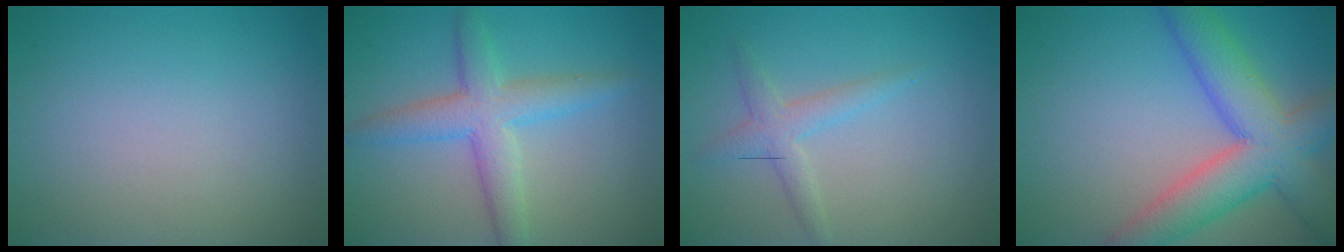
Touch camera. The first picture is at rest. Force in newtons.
{"total": 4.7, "press": 4.7, "slide": 0.1}
{"total": 2.1, "press": 2.1, "slide": 0.1}
{"total": 8.5, "press": 8.5, "slide": 0.4}